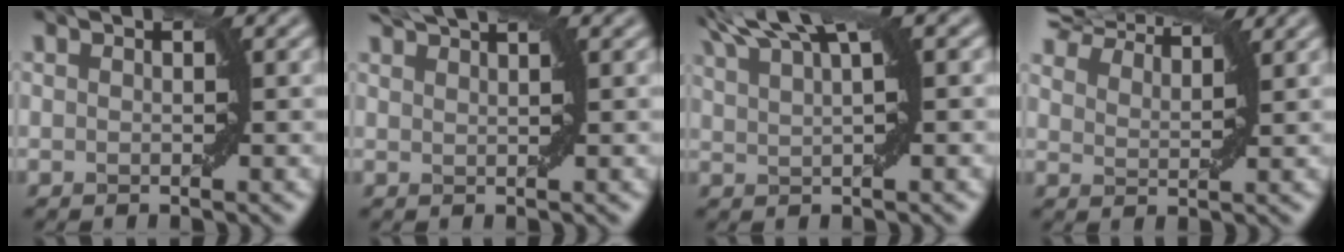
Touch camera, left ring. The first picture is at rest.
{"total": 3.0, "force": [2.5, 0.3, 1.5], "torque": [-0.015, 0.009, 0.040]}
{"total": 5.5, "force": [3.7, 1.2, 3.9], "torque": [-0.058, 0.025, 0.055]}
{"total": 8.7, "force": [8.0, 1.7, 3.2], "torque": [-0.071, 0.022, 0.106]}